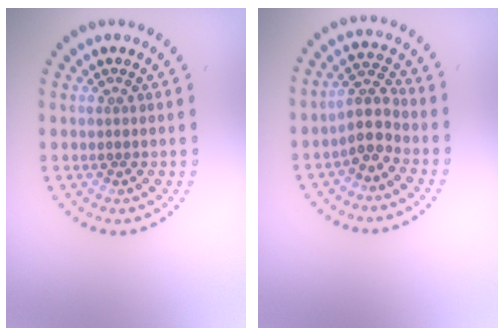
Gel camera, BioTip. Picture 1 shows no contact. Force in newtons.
{"total": 2.9, "press": 2.2, "slide": 1.9}